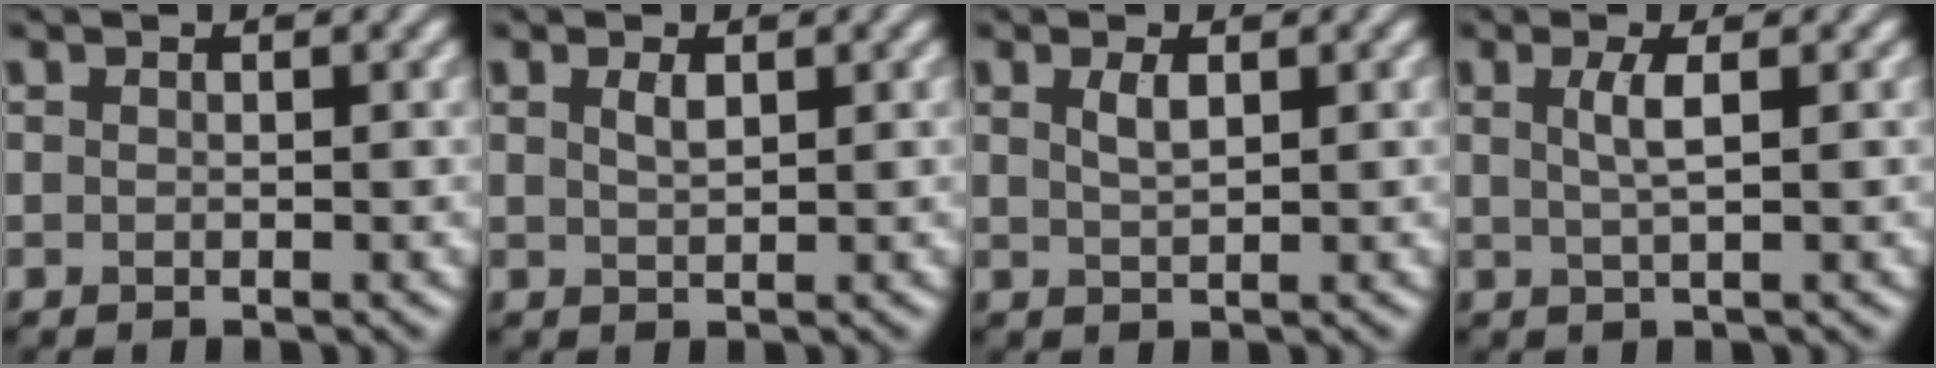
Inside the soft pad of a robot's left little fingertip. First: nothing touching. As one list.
[{"total": 1.1, "force": [0.6, 0.4, 0.9], "torque": [-0.019, 0.001, 0.013]}, {"total": 1.5, "force": [0.7, 0.5, 1.2], "torque": [-0.027, 0.002, 0.015]}, {"total": 2.3, "force": [0.5, 0.5, 2.1], "torque": [-0.040, 0.001, 0.008]}]